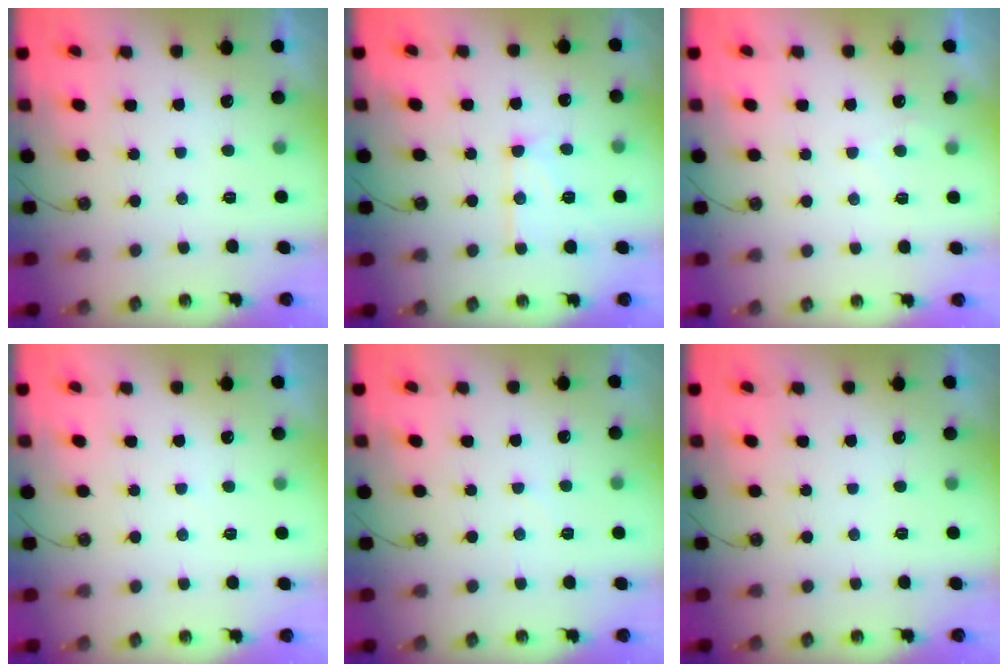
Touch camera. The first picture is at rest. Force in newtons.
{"total": 9.6, "press": 9.6, "slide": 0.9}
{"total": 3.8, "press": 3.7, "slide": 0.4}
{"total": 3.8, "press": 3.7, "slide": 0.5}
{"total": 3.7, "press": 3.6, "slide": 0.6}
{"total": 0.0}